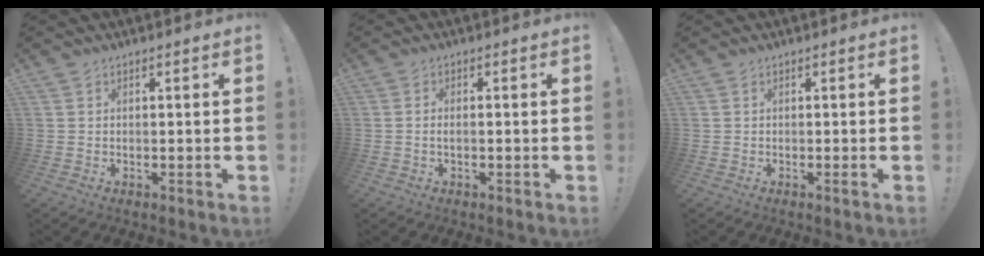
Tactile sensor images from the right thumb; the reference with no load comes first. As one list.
[{"total": 1.7, "force": [-0.7, 0.6, 1.4], "torque": [-0.032, 0.007, -0.010]}, {"total": 0.9, "force": [-0.1, -0.1, 0.9], "torque": [-0.015, -0.001, -0.003]}]